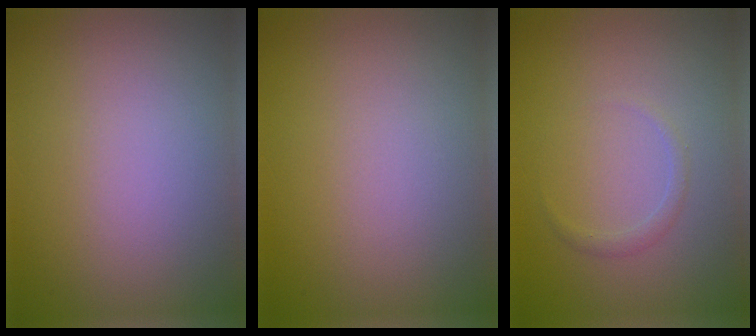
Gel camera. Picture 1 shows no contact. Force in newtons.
{"total": 0.0}
{"total": 0.8, "press": 0.8, "slide": 0.2}